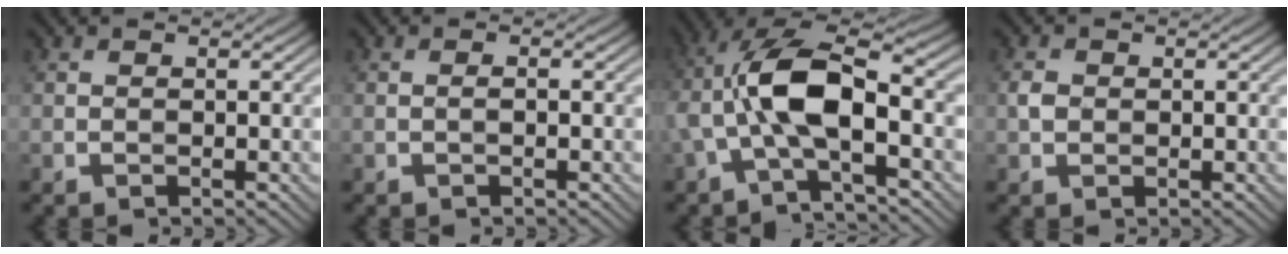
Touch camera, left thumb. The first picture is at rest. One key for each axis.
{"total": 0.5, "fx": -0.3, "fy": 0.1, "fz": 0.4, "tx": -0.005, "ty": 0.003, "tz": -0.006}
{"total": 10.4, "fx": -1.0, "fy": 4.4, "fz": 9.4, "tx": -0.204, "ty": 0.016, "tz": -0.026}
{"total": 1.3, "fx": 0.0, "fy": 1.2, "fz": 0.5, "tx": -0.013, "ty": 0.000, "tz": -0.002}